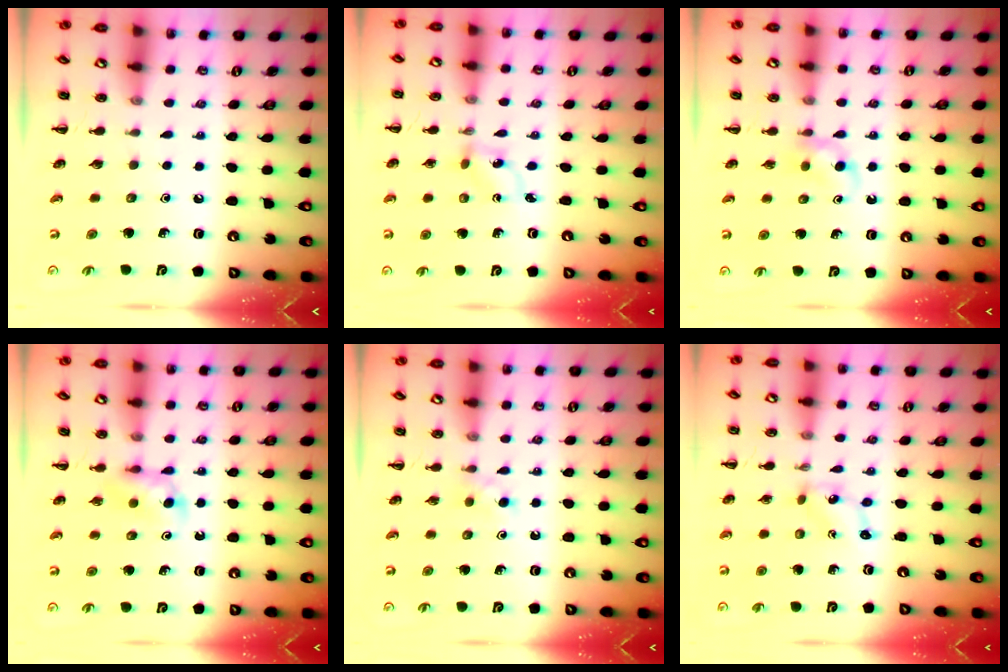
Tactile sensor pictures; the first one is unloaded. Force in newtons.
{"total": 0.9, "press": 0.8, "slide": 0.5}
{"total": 2.5, "press": 2.3, "slide": 1.1}
{"total": 4.9, "press": 4.7, "slide": 1.5}
{"total": 2.7, "press": 2.5, "slide": 1.1}
{"total": 1.1, "press": 1.1, "slide": 0.4}